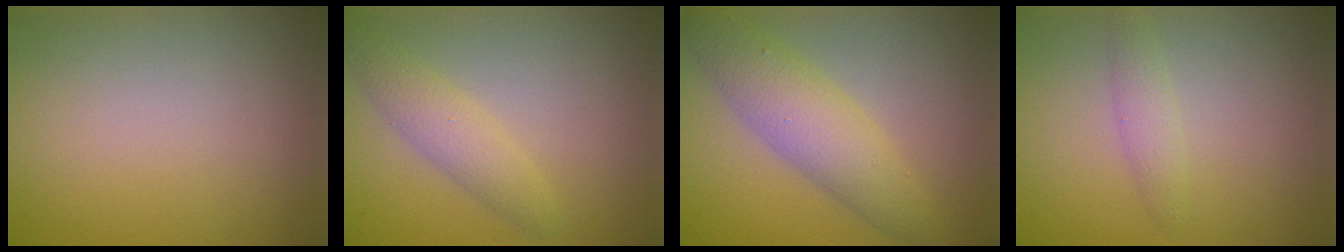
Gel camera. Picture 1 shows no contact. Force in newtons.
{"total": 2.7, "press": 2.7, "slide": 0.1}
{"total": 5.0, "press": 5.0, "slide": 0.1}
{"total": 1.5, "press": 1.5, "slide": 0.1}